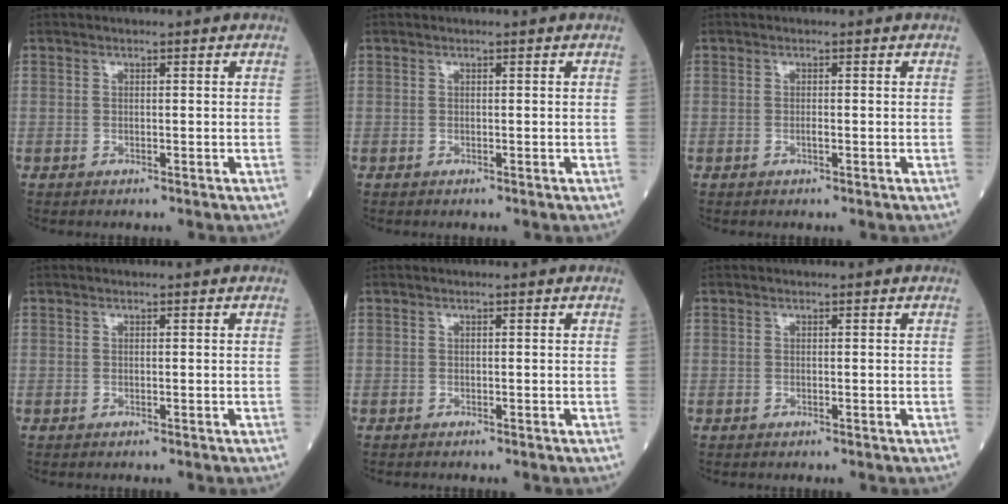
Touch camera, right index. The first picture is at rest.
{"total": 0.0}
{"total": 0.5, "force": [-0.2, 0.0, 0.5], "torque": [-0.011, 0.001, -0.003]}
{"total": 0.0}
{"total": 0.0}
{"total": 0.0}